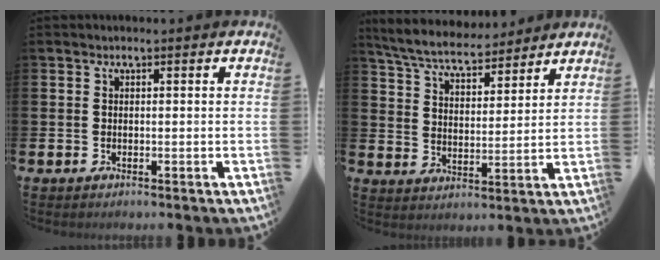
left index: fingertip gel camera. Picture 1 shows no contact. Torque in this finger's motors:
{"motor_torque": [1.08, -1.05, 0.26, -0.01]}